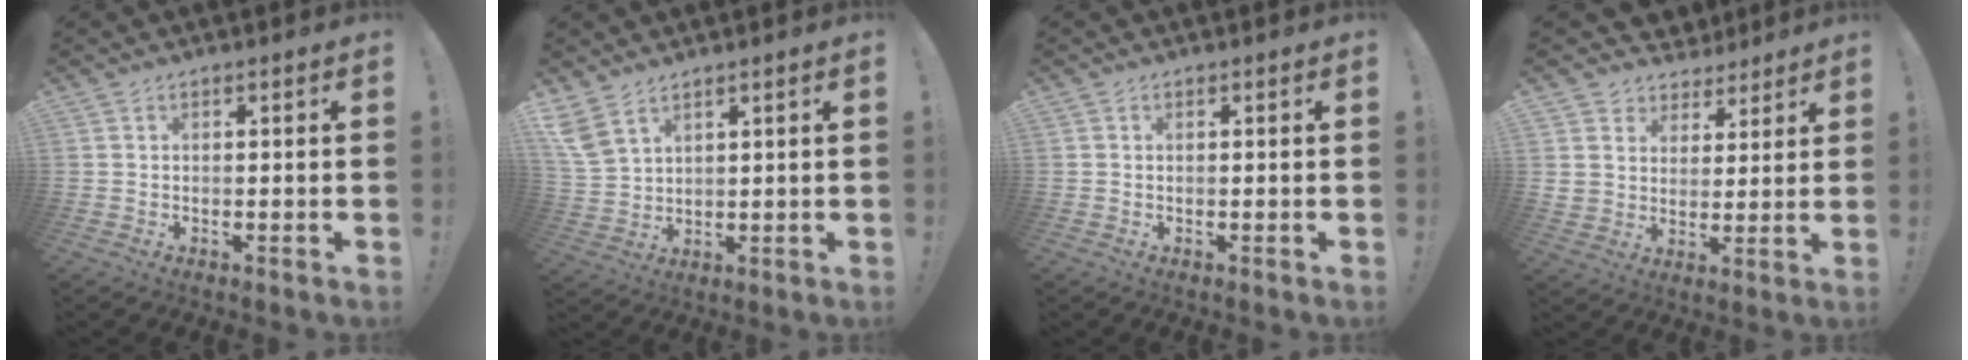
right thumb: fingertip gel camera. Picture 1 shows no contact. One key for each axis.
{"total": 7.1, "fx": 5.1, "fy": 3.4, "fz": 3.5, "tx": -0.085, "ty": -0.021, "tz": 0.104}
{"total": 0.0}
{"total": 6.5, "fx": 3.3, "fy": 5.6, "fz": 0.2, "tx": -0.006, "ty": -0.033, "tz": 0.072}